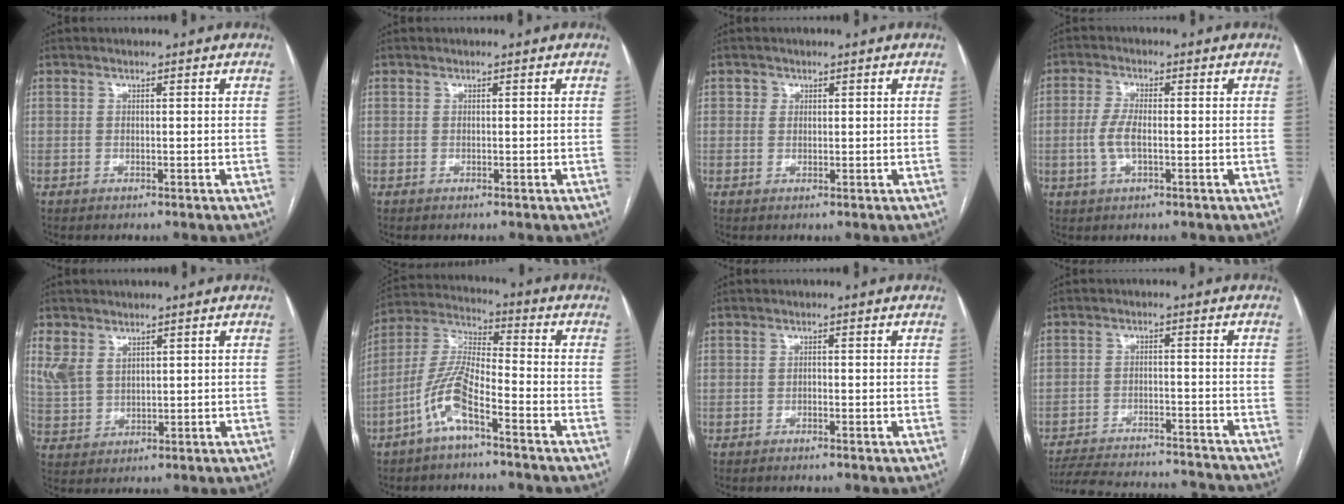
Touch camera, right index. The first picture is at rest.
{"total": 0.0}
{"total": 1.1, "force": [0.4, 1.0, 0.0], "torque": [0.011, 0.001, 0.002]}
{"total": 4.0, "force": [-0.5, 1.3, 3.7], "torque": [-0.090, -0.001, -0.011]}
{"total": 5.4, "force": [3.5, 3.5, 2.3], "torque": [-0.065, 0.012, 0.082]}
{"total": 9.1, "force": [-5.0, 1.6, 7.5], "torque": [-0.176, 0.008, -0.105]}
{"total": 1.1, "force": [-1.0, 0.0, 0.4], "torque": [-0.005, -0.001, -0.016]}
{"total": 19.8, "force": [-18.6, 3.2, 6.1], "torque": [-0.130, -0.013, -0.256]}